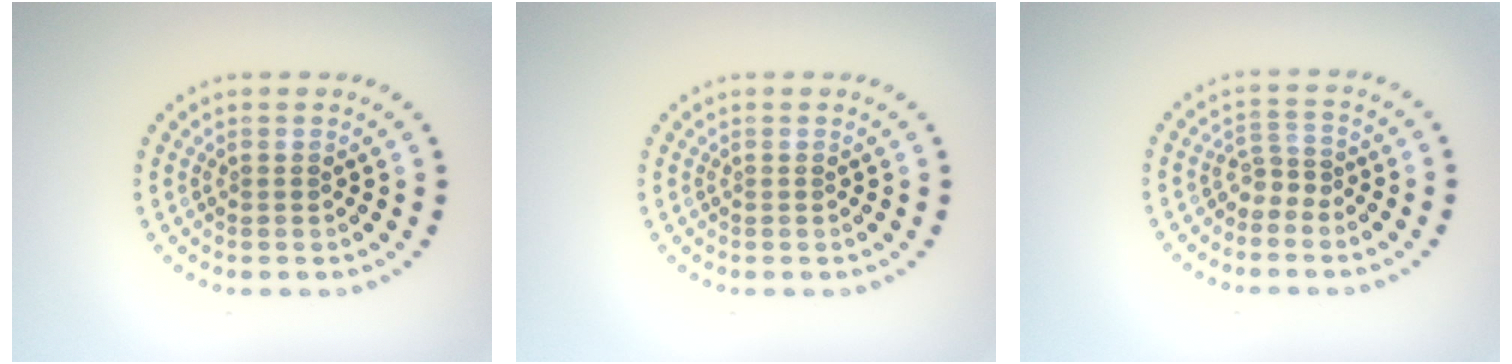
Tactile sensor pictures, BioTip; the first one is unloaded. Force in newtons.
{"total": 0.0}
{"total": 1.7, "press": 1.1, "slide": 1.3}